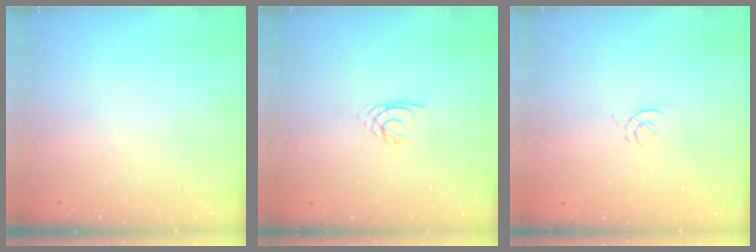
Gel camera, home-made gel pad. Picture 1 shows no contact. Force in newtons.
{"total": 2.2, "press": 2.2, "slide": 0.2}
{"total": 1.7, "press": 1.6, "slide": 0.6}